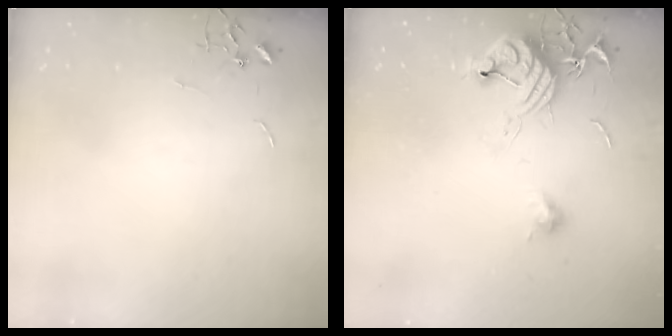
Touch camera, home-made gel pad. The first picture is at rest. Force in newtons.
{"total": 13.7, "press": 13.7, "slide": 0.9}